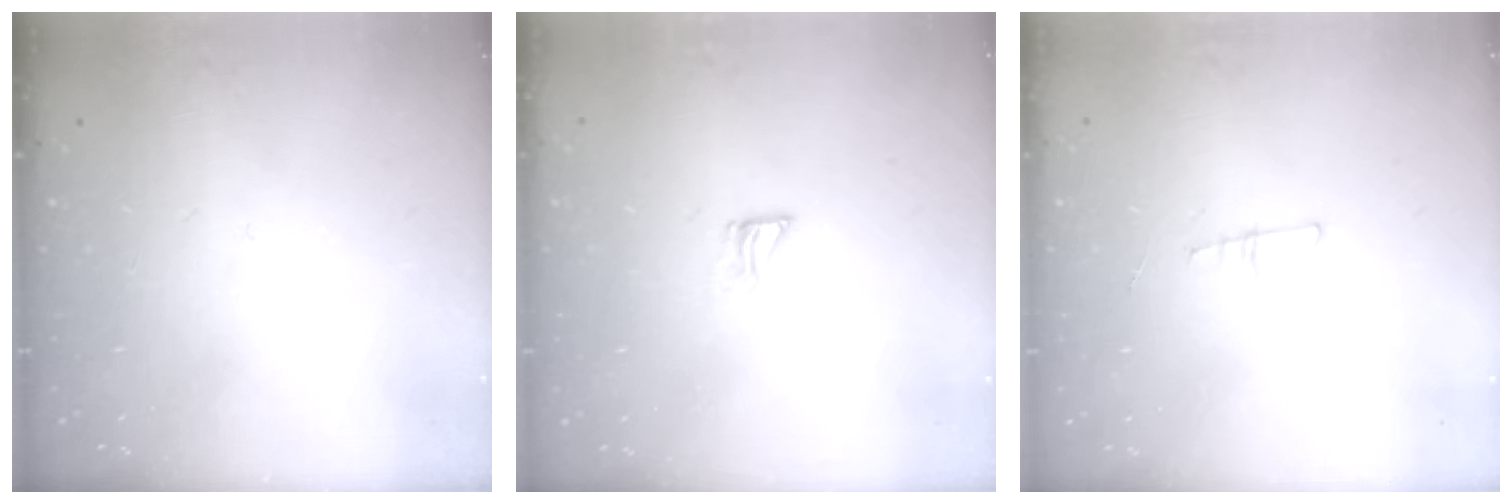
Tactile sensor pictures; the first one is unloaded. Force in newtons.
{"total": 4.6, "press": 4.5, "slide": 0.5}
{"total": 6.6, "press": 5.9, "slide": 2.9}